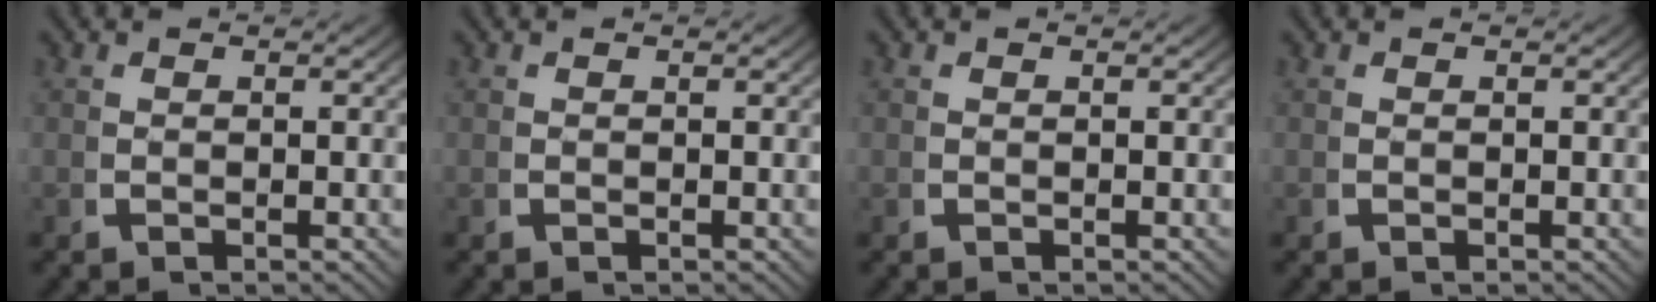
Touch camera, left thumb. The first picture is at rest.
{"total": 0.0}
{"total": 0.0}
{"total": 0.0}